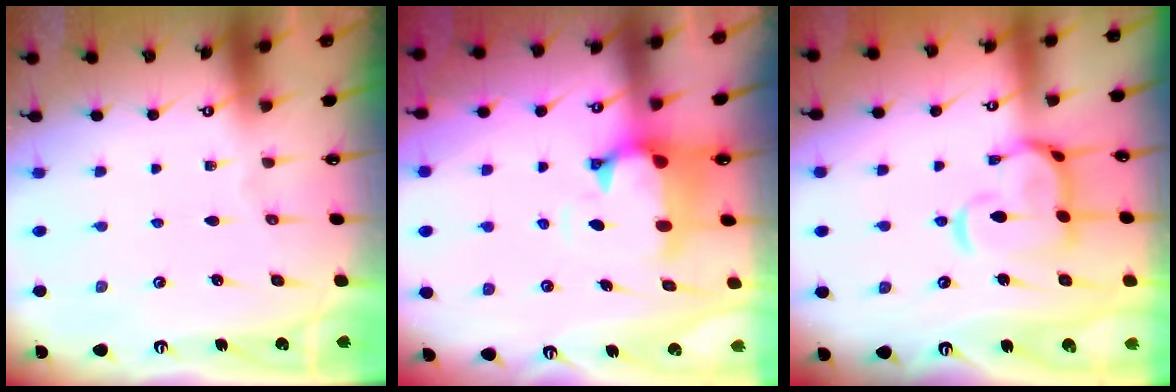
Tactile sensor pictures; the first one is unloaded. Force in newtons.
{"total": 1.2, "press": 0.1, "slide": 1.2}
{"total": 8.0, "press": 7.9, "slide": 1.3}